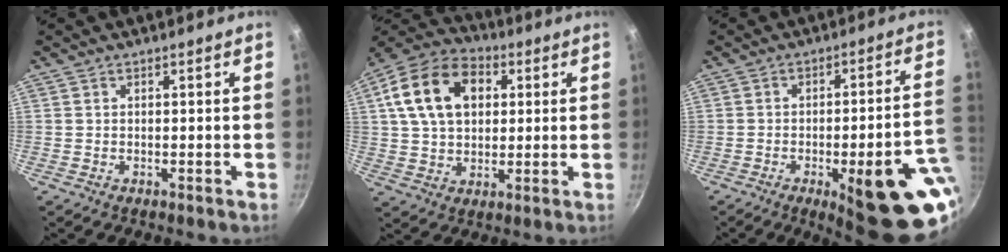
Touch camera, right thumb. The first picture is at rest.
{"total": 17.0, "force": [4.5, 11.8, 11.3], "torque": [-0.181, 0.016, 0.065]}
{"total": 21.5, "force": [-7.1, 6.1, 19.4], "torque": [-0.202, 0.017, -0.086]}